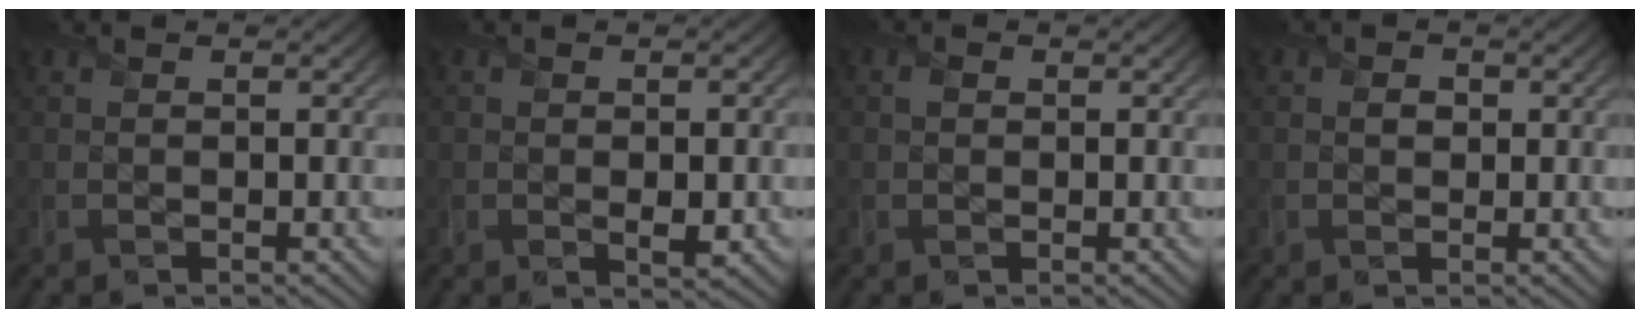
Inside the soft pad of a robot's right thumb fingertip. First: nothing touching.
{"total": 2.5, "force": [-0.6, 1.4, 2.0], "torque": [-0.027, -0.009, -0.003]}
{"total": 0.7, "force": [0.2, 0.6, 0.2], "torque": [-0.007, 0.000, 0.001]}
{"total": 1.0, "force": [0.1, 0.9, 0.5], "torque": [-0.007, -0.002, 0.000]}